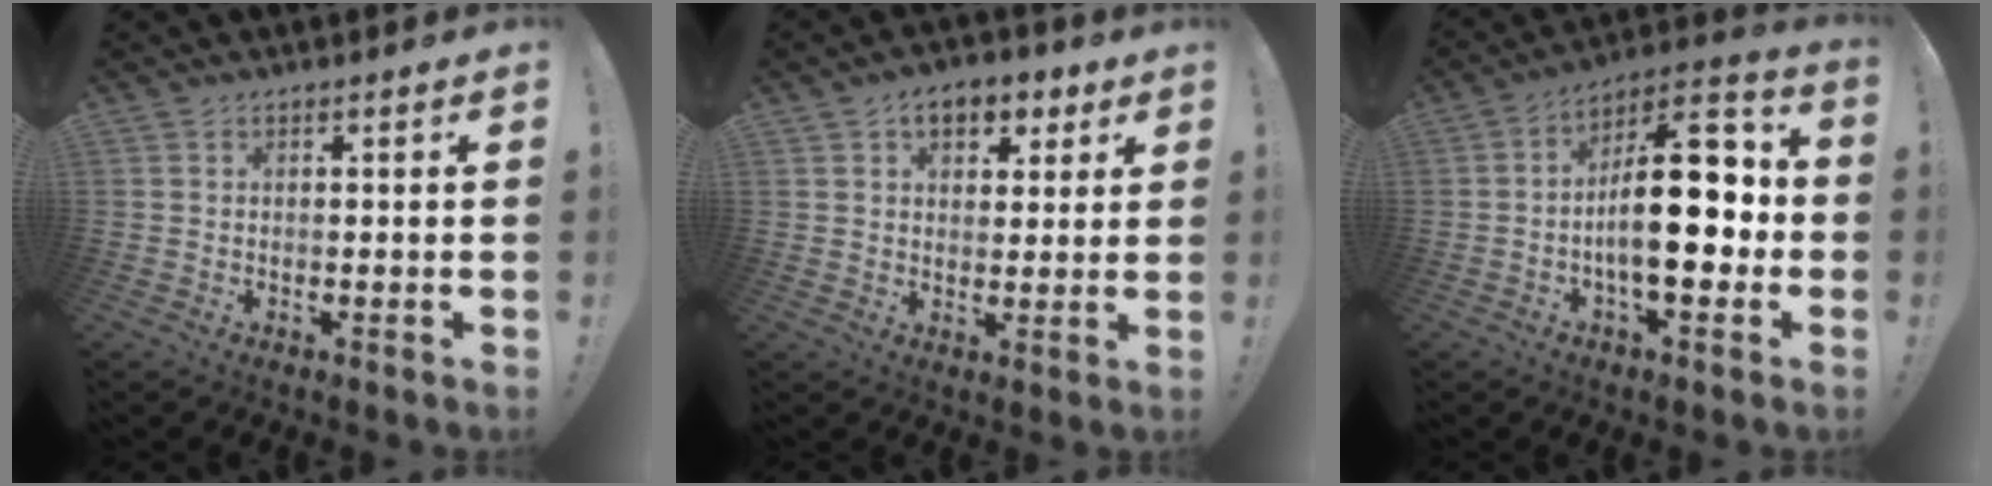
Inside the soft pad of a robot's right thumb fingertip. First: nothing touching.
{"total": 8.3, "force": [4.1, 5.6, 4.6], "torque": [-0.063, -0.008, 0.074]}
{"total": 21.1, "force": [-2.3, 9.2, 18.9], "torque": [-0.294, 0.010, -0.038]}